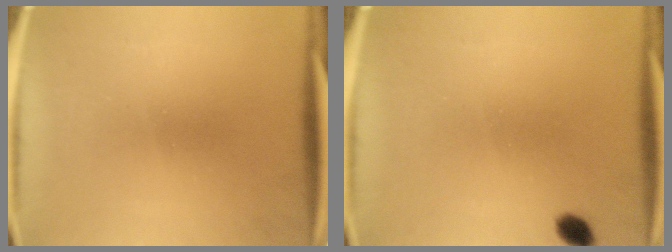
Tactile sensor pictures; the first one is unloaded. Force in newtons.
{"total": 2.3}